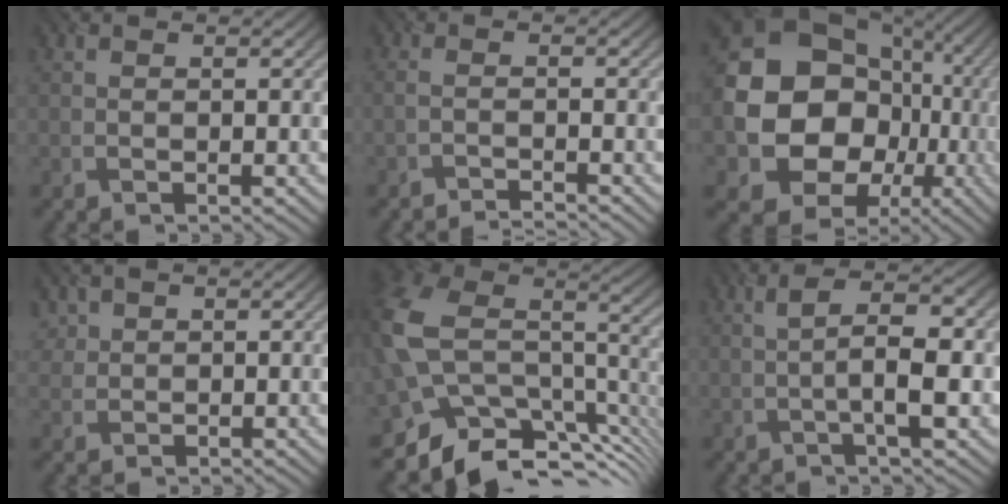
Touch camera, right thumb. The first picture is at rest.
{"total": 2.2, "force": [-1.9, 0.3, 1.1], "torque": [-0.003, 0.001, -0.047]}
{"total": 17.6, "force": [-1.5, 15.3, 8.6], "torque": [-0.189, -0.026, -0.024]}
{"total": 1.6, "force": [0.8, 1.4, 0.0], "torque": [-0.004, 0.001, 0.018]}
{"total": 14.4, "force": [-4.4, 9.7, 9.7], "torque": [-0.224, -0.030, -0.054]}
{"total": 5.8, "force": [-0.8, 1.4, 5.5], "torque": [-0.097, 0.012, -0.018]}